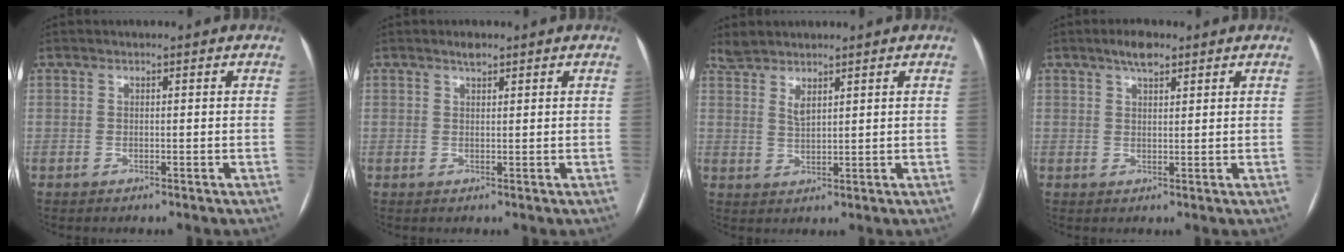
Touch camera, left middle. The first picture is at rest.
{"total": 1.4, "force": [1.1, 0.4, 0.7], "torque": [-0.015, 0.003, 0.020]}
{"total": 3.7, "force": [3.1, 0.8, 1.8], "torque": [-0.050, 0.002, 0.070]}
{"total": 3.5, "force": [2.5, 1.1, 2.2], "torque": [-0.040, 0.007, 0.041]}